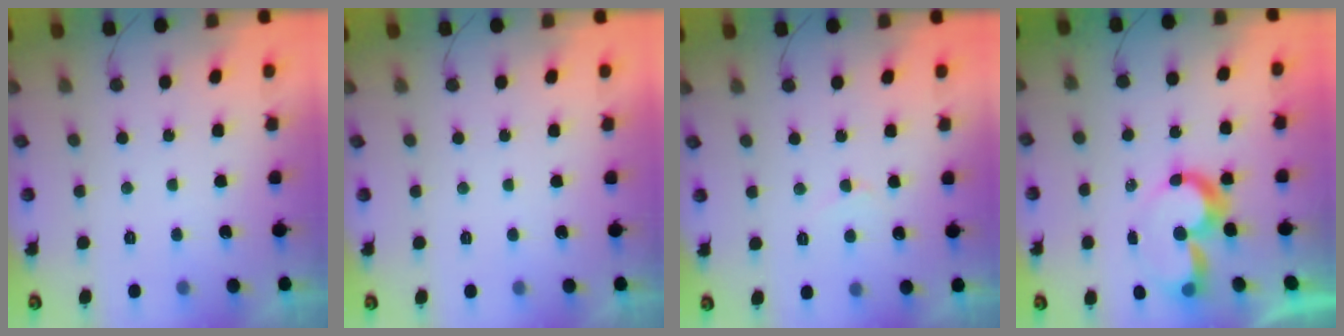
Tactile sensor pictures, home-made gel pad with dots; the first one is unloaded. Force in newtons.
{"total": 1.7, "press": 1.7, "slide": 0.1}
{"total": 3.4, "press": 3.3, "slide": 0.4}
{"total": 9.0, "press": 8.9, "slide": 0.7}